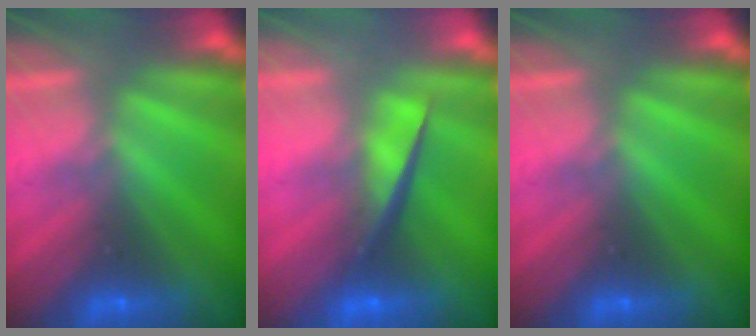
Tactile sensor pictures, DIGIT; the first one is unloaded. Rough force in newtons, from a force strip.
{"total": 4.4}
{"total": 0.0}